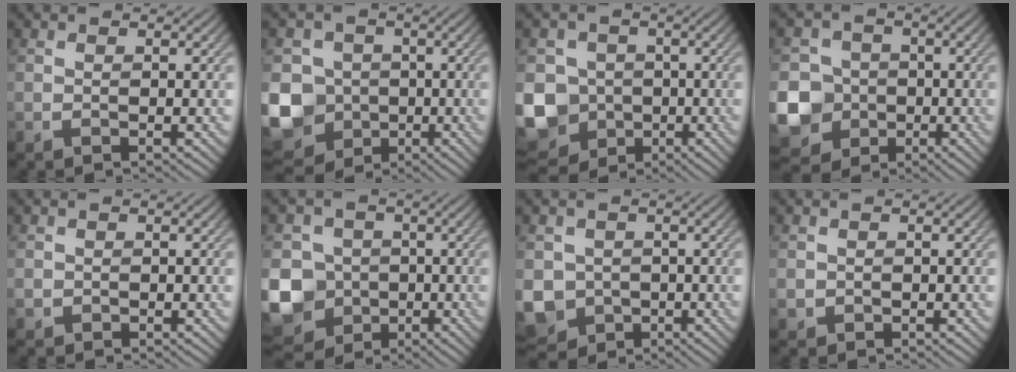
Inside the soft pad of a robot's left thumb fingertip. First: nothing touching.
{"total": 13.4, "force": [-2.9, 12.0, 5.2], "torque": [-0.160, -0.028, -0.078]}
{"total": 12.4, "force": [-3.1, 11.0, 4.8], "torque": [-0.144, -0.030, -0.080]}
{"total": 13.4, "force": [-4.3, 12.1, 3.9], "torque": [-0.145, -0.044, -0.091]}
{"total": 0.7, "force": [0.1, 0.7, 0.1], "torque": [-0.004, -0.005, 0.004]}
{"total": 13.3, "force": [-3.2, 11.9, 4.9], "torque": [-0.154, -0.030, -0.082]}
{"total": 6.8, "force": [-1.4, 6.0, 2.8], "torque": [-0.080, -0.029, -0.029]}
{"total": 1.0, "force": [0.2, 1.0, 0.1], "torque": [-0.006, -0.008, 0.005]}